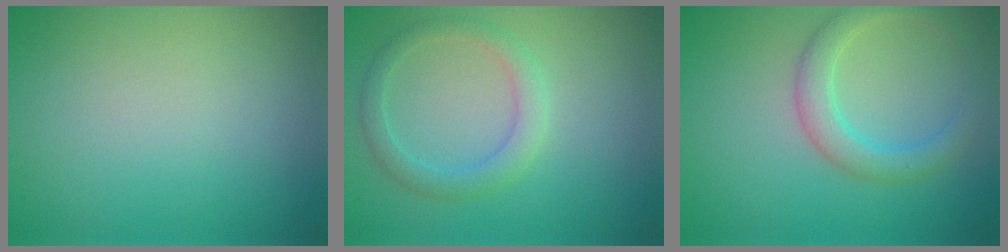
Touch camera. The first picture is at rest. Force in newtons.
{"total": 2.4, "press": 2.4, "slide": 0.1}
{"total": 3.0, "press": 3.0, "slide": 0.1}